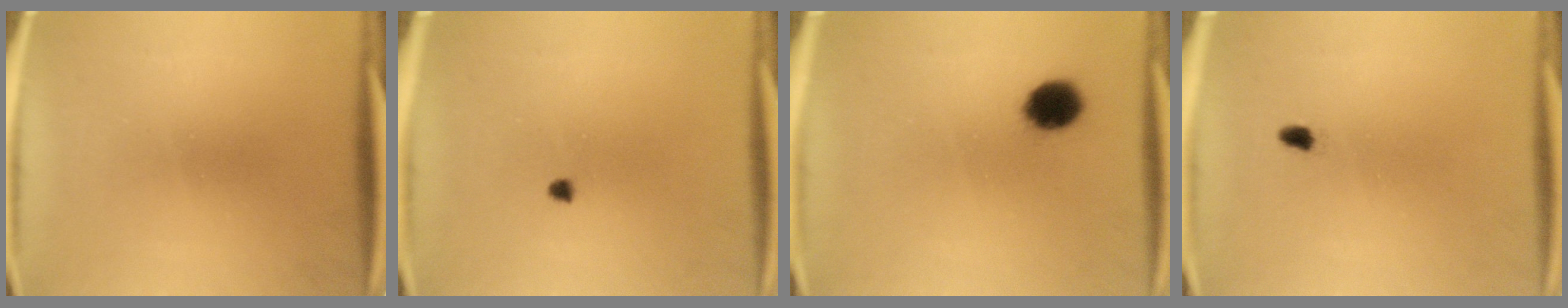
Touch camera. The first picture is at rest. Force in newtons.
{"total": 1.0}
{"total": 7.4}
{"total": 1.3}